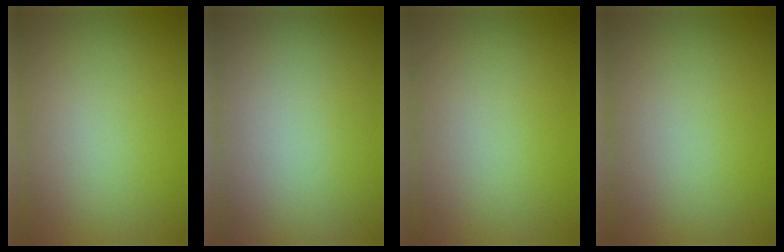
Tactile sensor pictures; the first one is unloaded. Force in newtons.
{"total": 0.0}
{"total": 0.0}
{"total": 0.0}